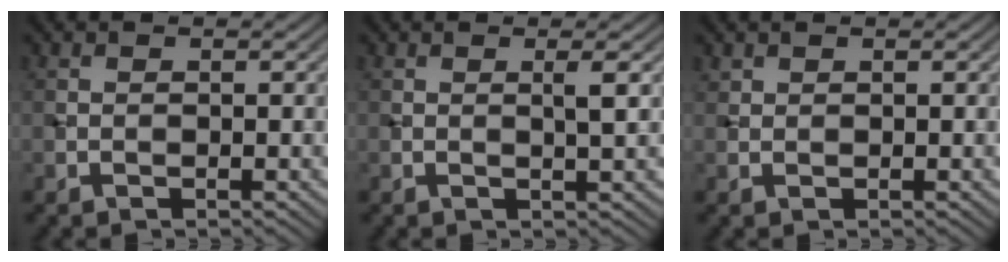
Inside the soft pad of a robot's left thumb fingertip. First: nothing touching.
{"total": 1.7, "force": [0.5, 0.0, 1.6], "torque": [-0.034, 0.003, 0.005]}
{"total": 0.8, "force": [0.7, 0.4, 0.2], "torque": [-0.006, -0.001, 0.018]}